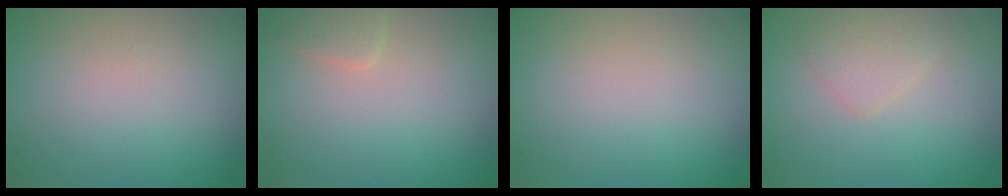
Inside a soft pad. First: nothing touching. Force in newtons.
{"total": 1.7, "press": 1.7, "slide": 0.1}
{"total": 0.0}
{"total": 1.7, "press": 1.7, "slide": 0.1}